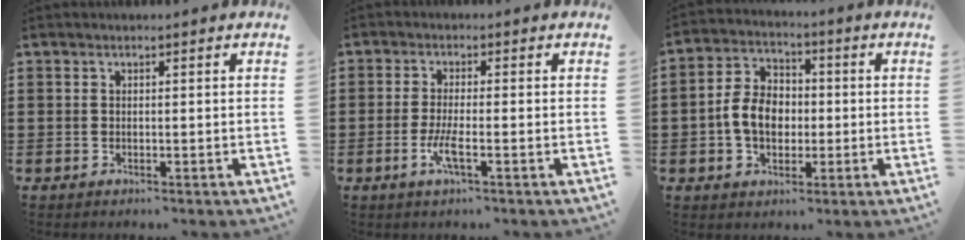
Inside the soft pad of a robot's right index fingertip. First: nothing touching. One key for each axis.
{"total": 3.9, "fx": -1.6, "fy": 0.6, "fz": 3.5, "tx": -0.080, "ty": -0.009, "tz": -0.034}
{"total": 7.2, "fx": -1.0, "fy": 5.3, "fz": 4.8, "tx": -0.115, "ty": 0.009, "tz": -0.023}